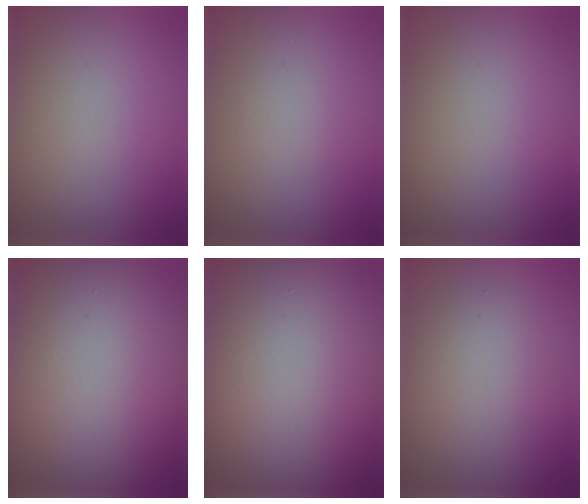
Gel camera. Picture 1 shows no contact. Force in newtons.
{"total": 1.0, "press": 0.9, "slide": 0.1}
{"total": 0.0}
{"total": 15.4, "press": 15.4, "slide": 0.9}
{"total": 18.9, "press": 18.9, "slide": 1.0}
{"total": 3.5, "press": 3.5, "slide": 0.1}